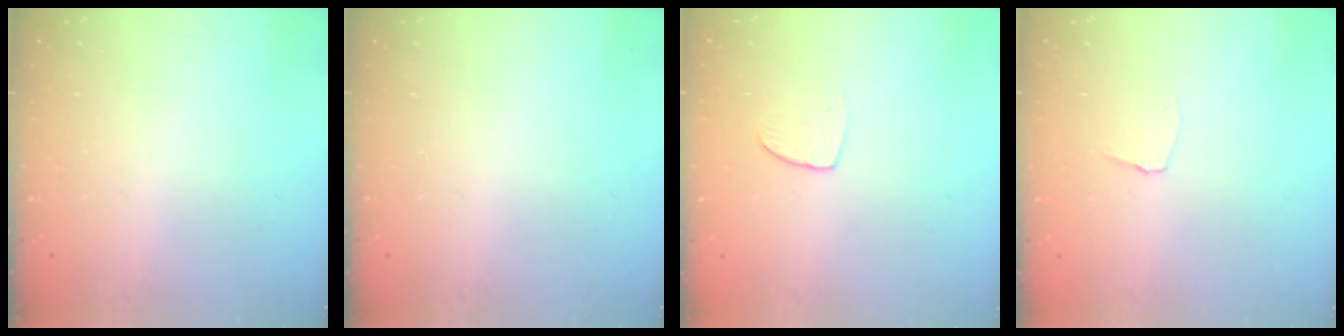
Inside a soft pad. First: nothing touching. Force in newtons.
{"total": 0.0}
{"total": 5.5, "press": 5.5, "slide": 0.4}
{"total": 3.5, "press": 3.4, "slide": 0.2}